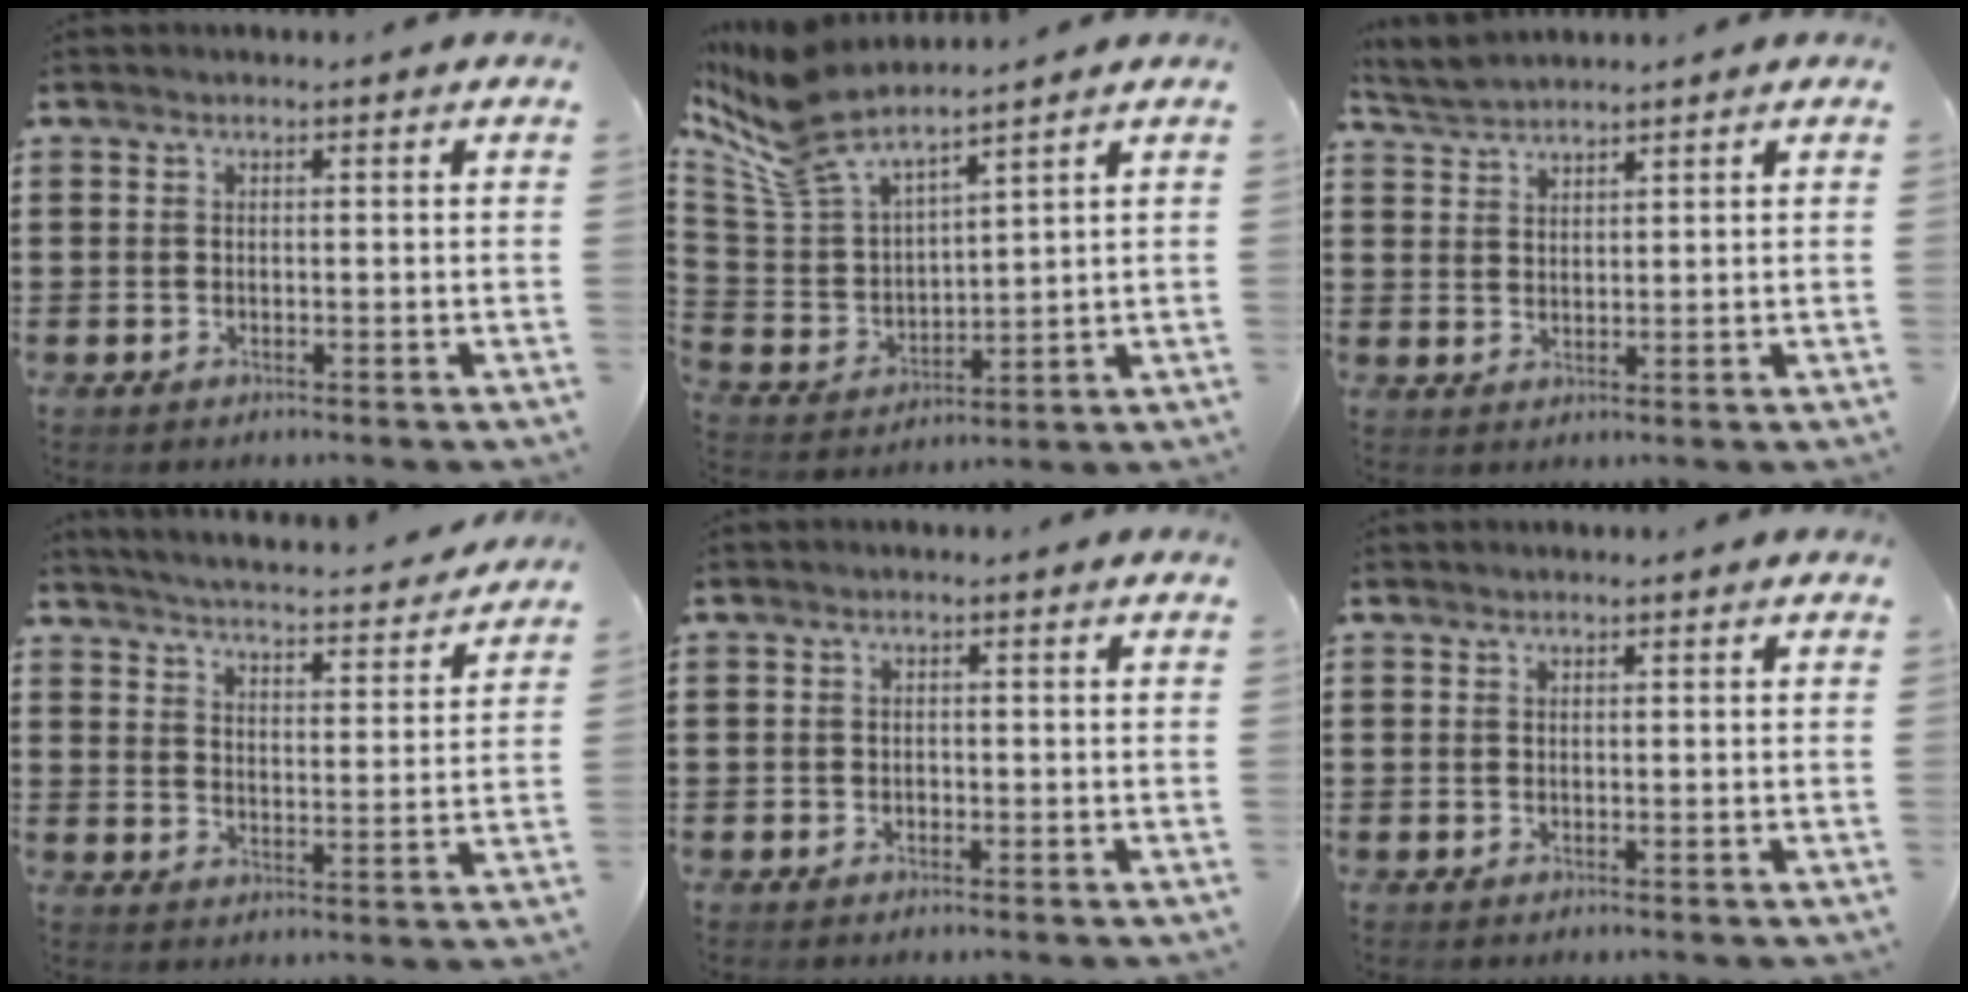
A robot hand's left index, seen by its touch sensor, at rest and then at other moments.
{"total": 9.7, "force": [8.3, 2.0, 4.7], "torque": [-0.131, -0.042, 0.148]}
{"total": 2.9, "force": [2.8, 0.5, 0.5], "torque": [-0.020, -0.001, 0.054]}
{"total": 3.8, "force": [3.7, -0.6, 0.5], "torque": [-0.032, -0.036, 0.056]}
{"total": 0.7, "force": [-0.2, 0.6, 0.2], "torque": [-0.007, 0.003, -0.006]}
{"total": 0.0}